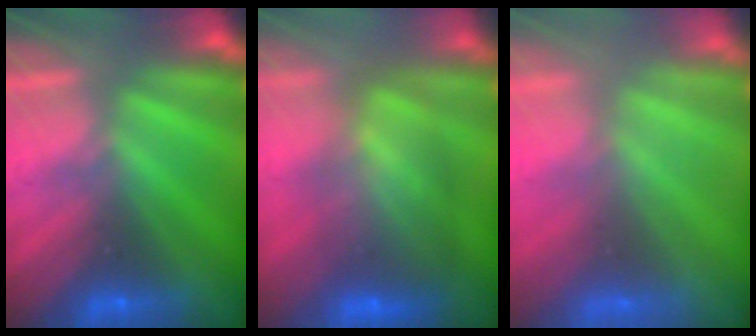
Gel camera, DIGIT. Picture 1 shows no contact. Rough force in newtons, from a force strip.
{"total": 8.9}
{"total": 6.9}